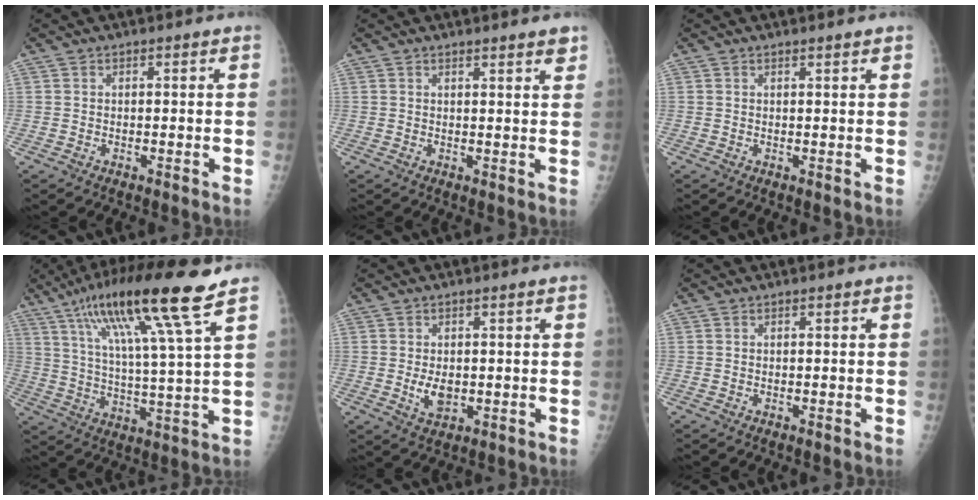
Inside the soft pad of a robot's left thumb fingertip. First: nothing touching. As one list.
[{"total": 2.6, "force": [2.2, 0.2, 1.4], "torque": [-0.011, -0.011, 0.026]}, {"total": 1.0, "force": [0.8, -0.1, 0.5], "torque": [-0.005, -0.002, 0.014]}, {"total": 17.5, "force": [10.3, 0.5, 14.1], "torque": [-0.246, -0.032, 0.176]}, {"total": 4.1, "force": [-0.2, 2.4, 3.3], "torque": [-0.049, -0.006, 0.004]}, {"total": 0.0}]